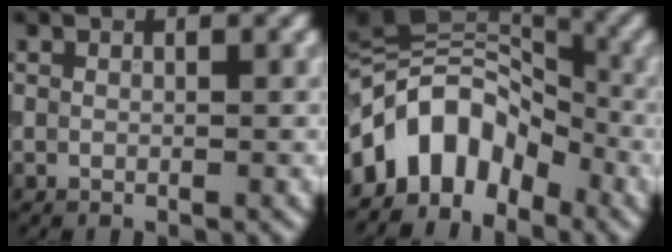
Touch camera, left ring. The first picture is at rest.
{"total": 8.8, "force": [-4.0, 5.8, 5.3], "torque": [-0.070, 0.019, -0.093]}